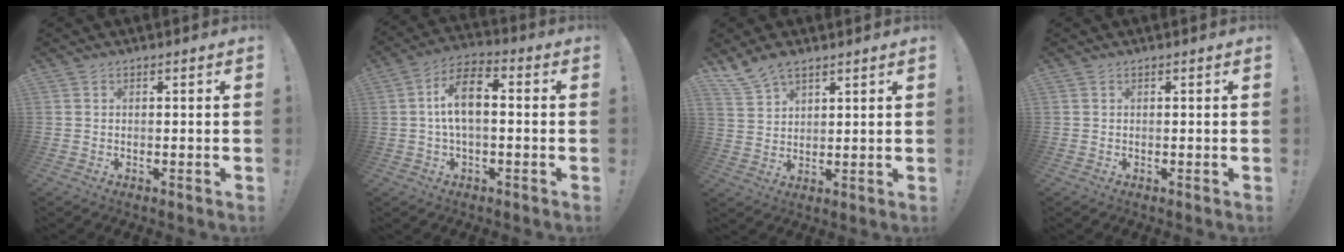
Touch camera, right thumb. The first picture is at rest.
{"total": 10.7, "force": [0.6, 5.1, 9.4], "torque": [-0.167, 0.009, 0.013]}
{"total": 7.4, "force": [5.9, 3.5, 2.8], "torque": [-0.058, -0.030, 0.116]}
{"total": 0.0}